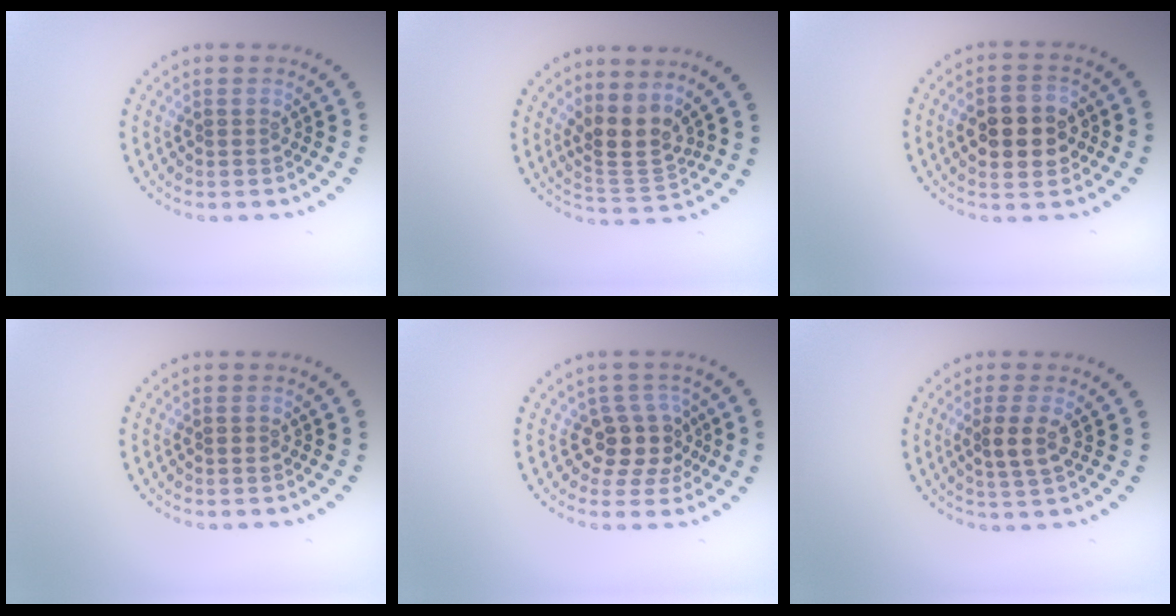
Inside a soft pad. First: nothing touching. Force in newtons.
{"total": 3.2, "press": 2.4, "slide": 2.1}
{"total": 4.9, "press": 4.8, "slide": 0.3}
{"total": 0.6, "press": 0.5, "slide": 0.2}
{"total": 3.3, "press": 2.5, "slide": 2.1}
{"total": 2.3, "press": 2.1, "slide": 0.8}